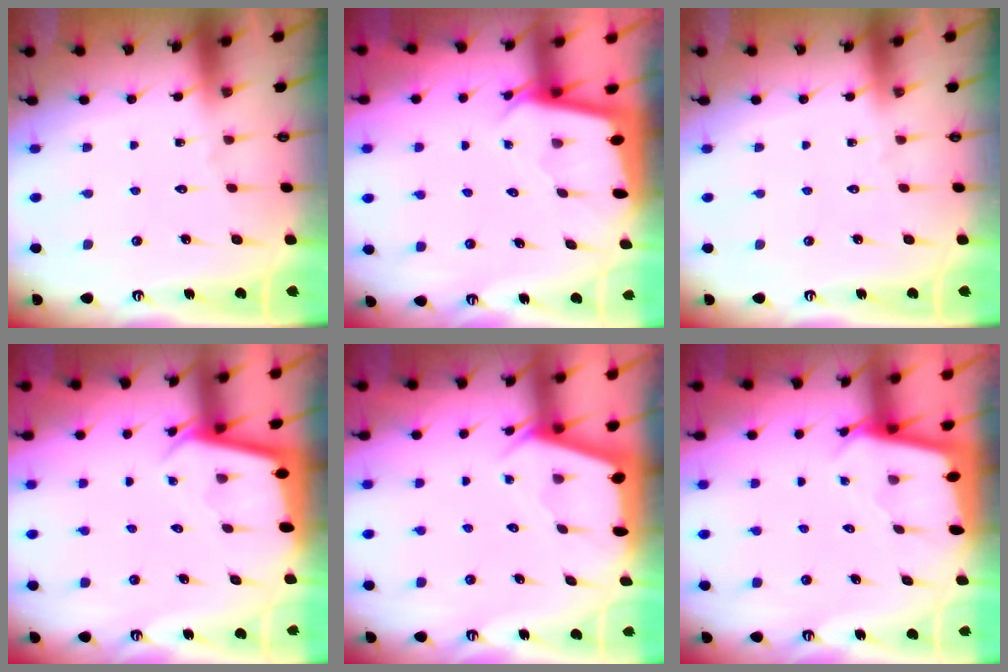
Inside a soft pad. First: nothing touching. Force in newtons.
{"total": 1.9, "press": 1.9, "slide": 0.0}
{"total": 0.0}
{"total": 2.5, "press": 2.5, "slide": 0.1}
{"total": 2.4, "press": 2.3, "slide": 0.3}
{"total": 2.3, "press": 2.3, "slide": 0.1}